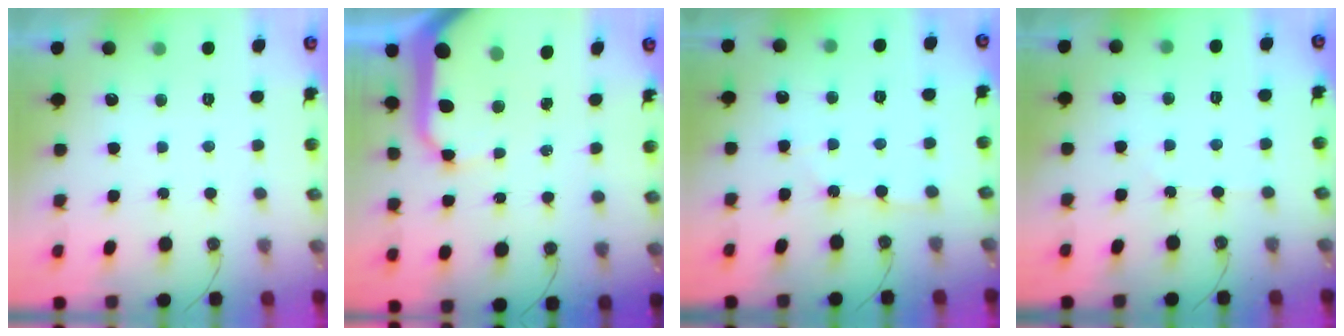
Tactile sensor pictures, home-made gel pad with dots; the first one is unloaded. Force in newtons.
{"total": 18.2, "press": 18.1, "slide": 2.2}
{"total": 3.0, "press": 3.0, "slide": 0.5}
{"total": 3.7, "press": 3.7, "slide": 0.5}